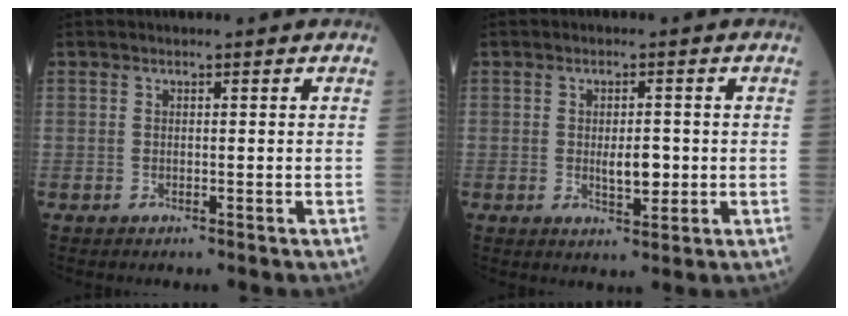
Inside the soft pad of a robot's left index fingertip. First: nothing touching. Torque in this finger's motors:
{"motor_torque": [0.84, -0.26, 0.10, 0.07]}